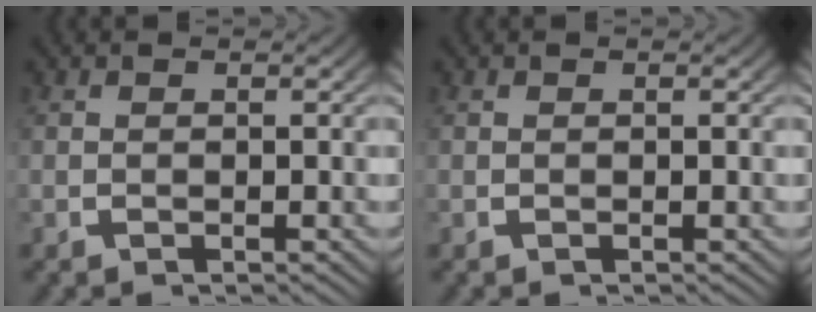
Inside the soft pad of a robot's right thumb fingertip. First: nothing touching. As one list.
[{"total": 0.0}]